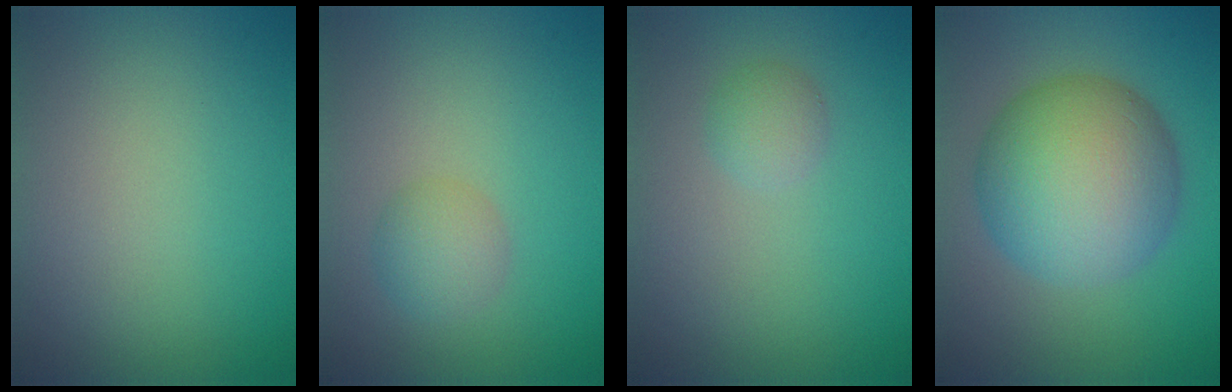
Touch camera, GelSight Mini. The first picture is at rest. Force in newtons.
{"total": 2.1, "press": 2.1, "slide": 0.1}
{"total": 1.5, "press": 1.5, "slide": 0.0}
{"total": 10.2, "press": 10.2, "slide": 0.5}